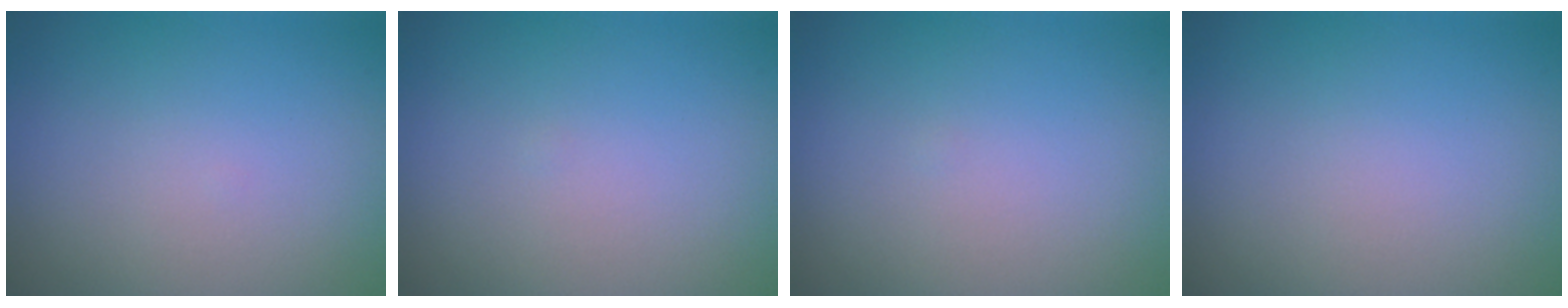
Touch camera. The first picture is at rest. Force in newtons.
{"total": 0.0}
{"total": 0.0}
{"total": 0.0}